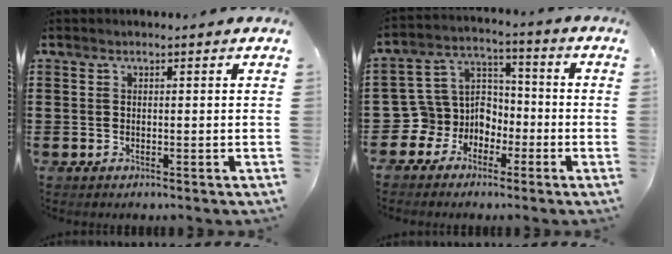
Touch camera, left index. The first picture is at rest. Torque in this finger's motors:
{"motor_torque": [0.05, 0.17, 0.04, -0.01]}